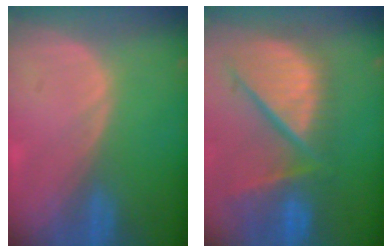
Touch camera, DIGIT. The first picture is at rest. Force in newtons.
{"total": 13.1, "press": 10.9, "slide": 7.3}